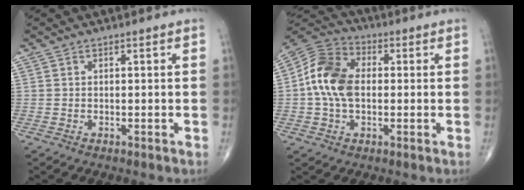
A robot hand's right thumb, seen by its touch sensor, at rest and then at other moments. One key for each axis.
{"total": 11.8, "fx": 0.2, "fy": 7.9, "fz": 8.7, "tx": -0.164, "ty": 0.027, "tz": -0.007}